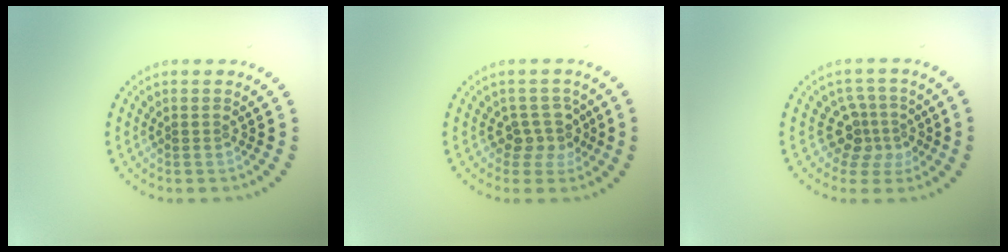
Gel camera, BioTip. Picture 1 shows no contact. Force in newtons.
{"total": 2.5, "press": 2.0, "slide": 1.6}
{"total": 3.2, "press": 2.2, "slide": 2.2}